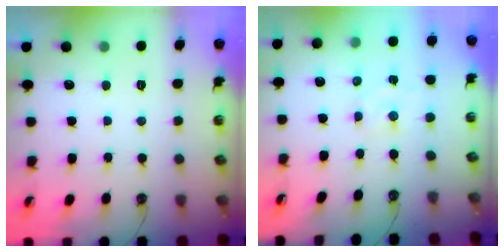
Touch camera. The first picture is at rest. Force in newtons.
{"total": 2.3, "press": 2.3, "slide": 0.4}